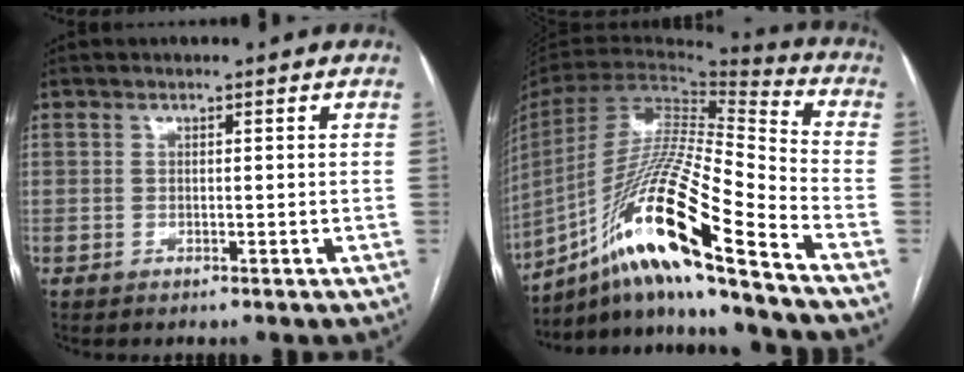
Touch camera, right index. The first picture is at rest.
{"total": 21.9, "force": [-14.0, -0.3, 16.8], "torque": [-0.340, -0.024, -0.266]}